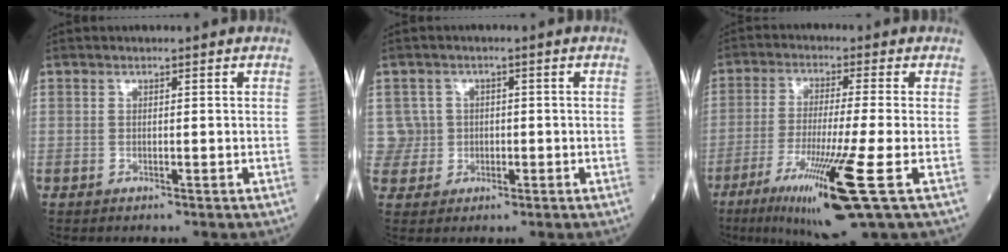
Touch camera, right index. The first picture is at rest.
{"total": 3.7, "force": [0.2, 3.7, -0.6], "torque": [0.027, 0.013, 0.003]}
{"total": 13.8, "force": [-6.0, -0.6, 12.4], "torque": [-0.234, -0.045, -0.105]}